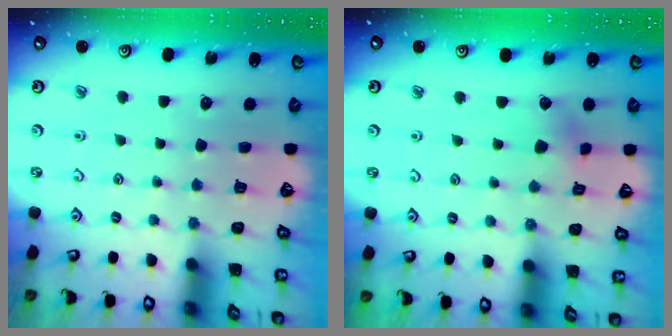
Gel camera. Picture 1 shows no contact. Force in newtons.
{"total": 5.6, "press": 5.6, "slide": 0.3}